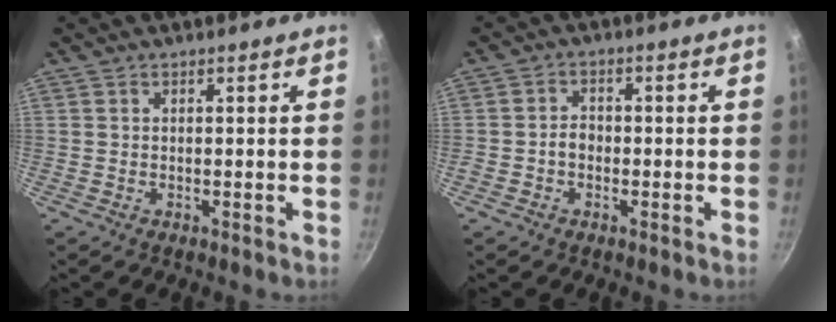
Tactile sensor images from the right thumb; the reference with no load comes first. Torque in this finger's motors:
{"motor_torque": [0.20, 0.38, 0.76, -0.06, 0.01]}